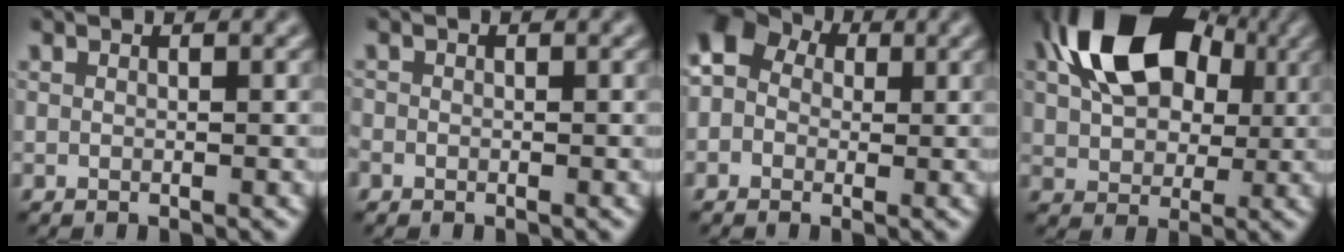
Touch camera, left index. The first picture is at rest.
{"total": 0.8, "force": [-0.4, 0.7, 0.1], "torque": [0.003, -0.004, -0.009]}
{"total": 5.9, "force": [0.9, 5.1, 2.8], "torque": [-0.044, 0.029, -0.026]}
{"total": 12.5, "force": [3.6, 8.4, 8.6], "torque": [-0.158, 0.019, 0.054]}